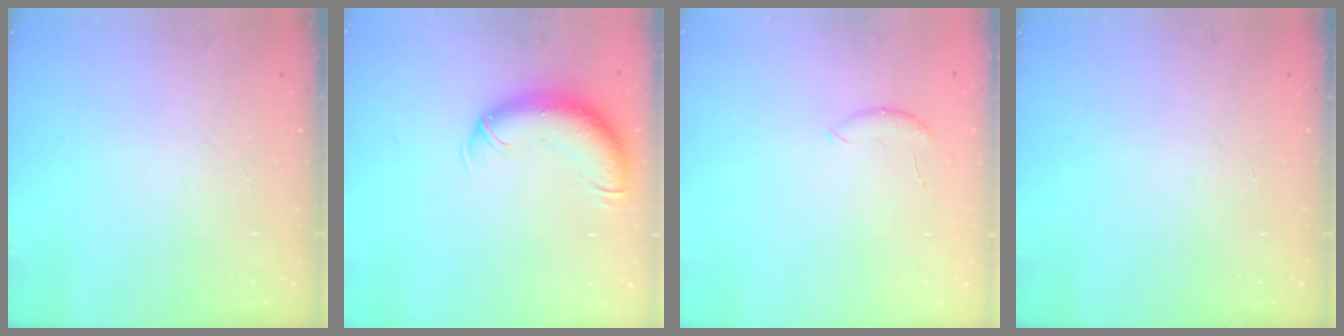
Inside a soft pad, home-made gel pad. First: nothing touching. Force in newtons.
{"total": 12.5, "press": 12.2, "slide": 3.0}
{"total": 6.2, "press": 6.1, "slide": 0.9}
{"total": 0.0}